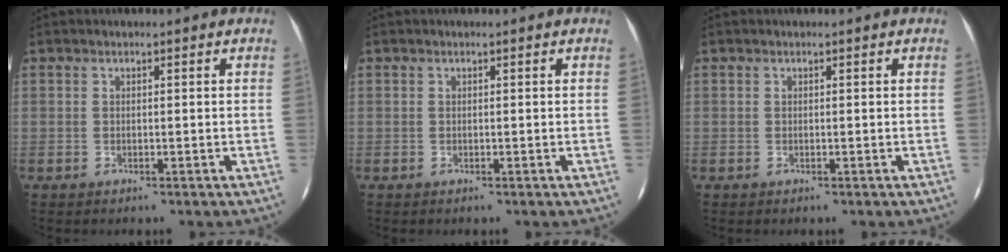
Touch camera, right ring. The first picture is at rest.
{"total": 0.0}
{"total": 0.0}